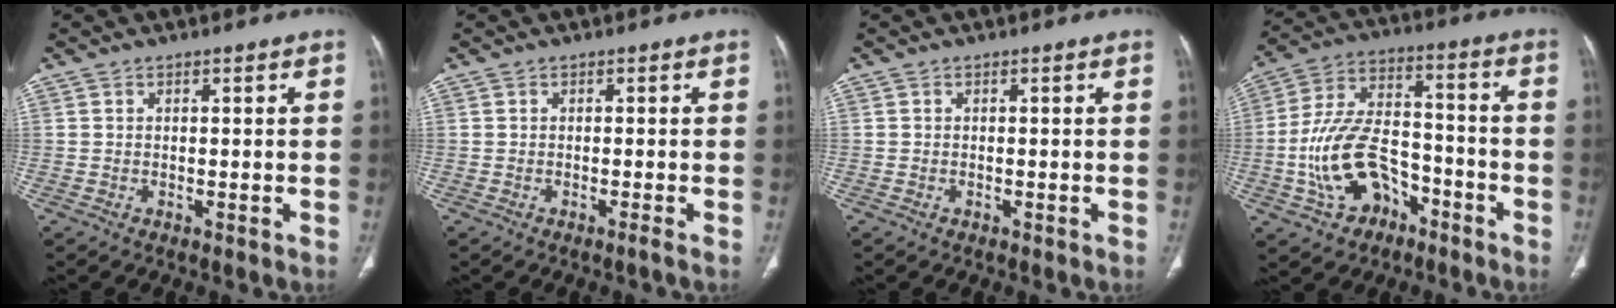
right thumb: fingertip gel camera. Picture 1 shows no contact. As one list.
[{"total": 0.6, "force": [-0.3, -0.2, 0.4], "torque": [-0.006, 0.000, -0.008]}, {"total": 0.0}, {"total": 15.5, "force": [-6.2, 10.1, 10.0], "torque": [-0.175, 0.057, -0.106]}]